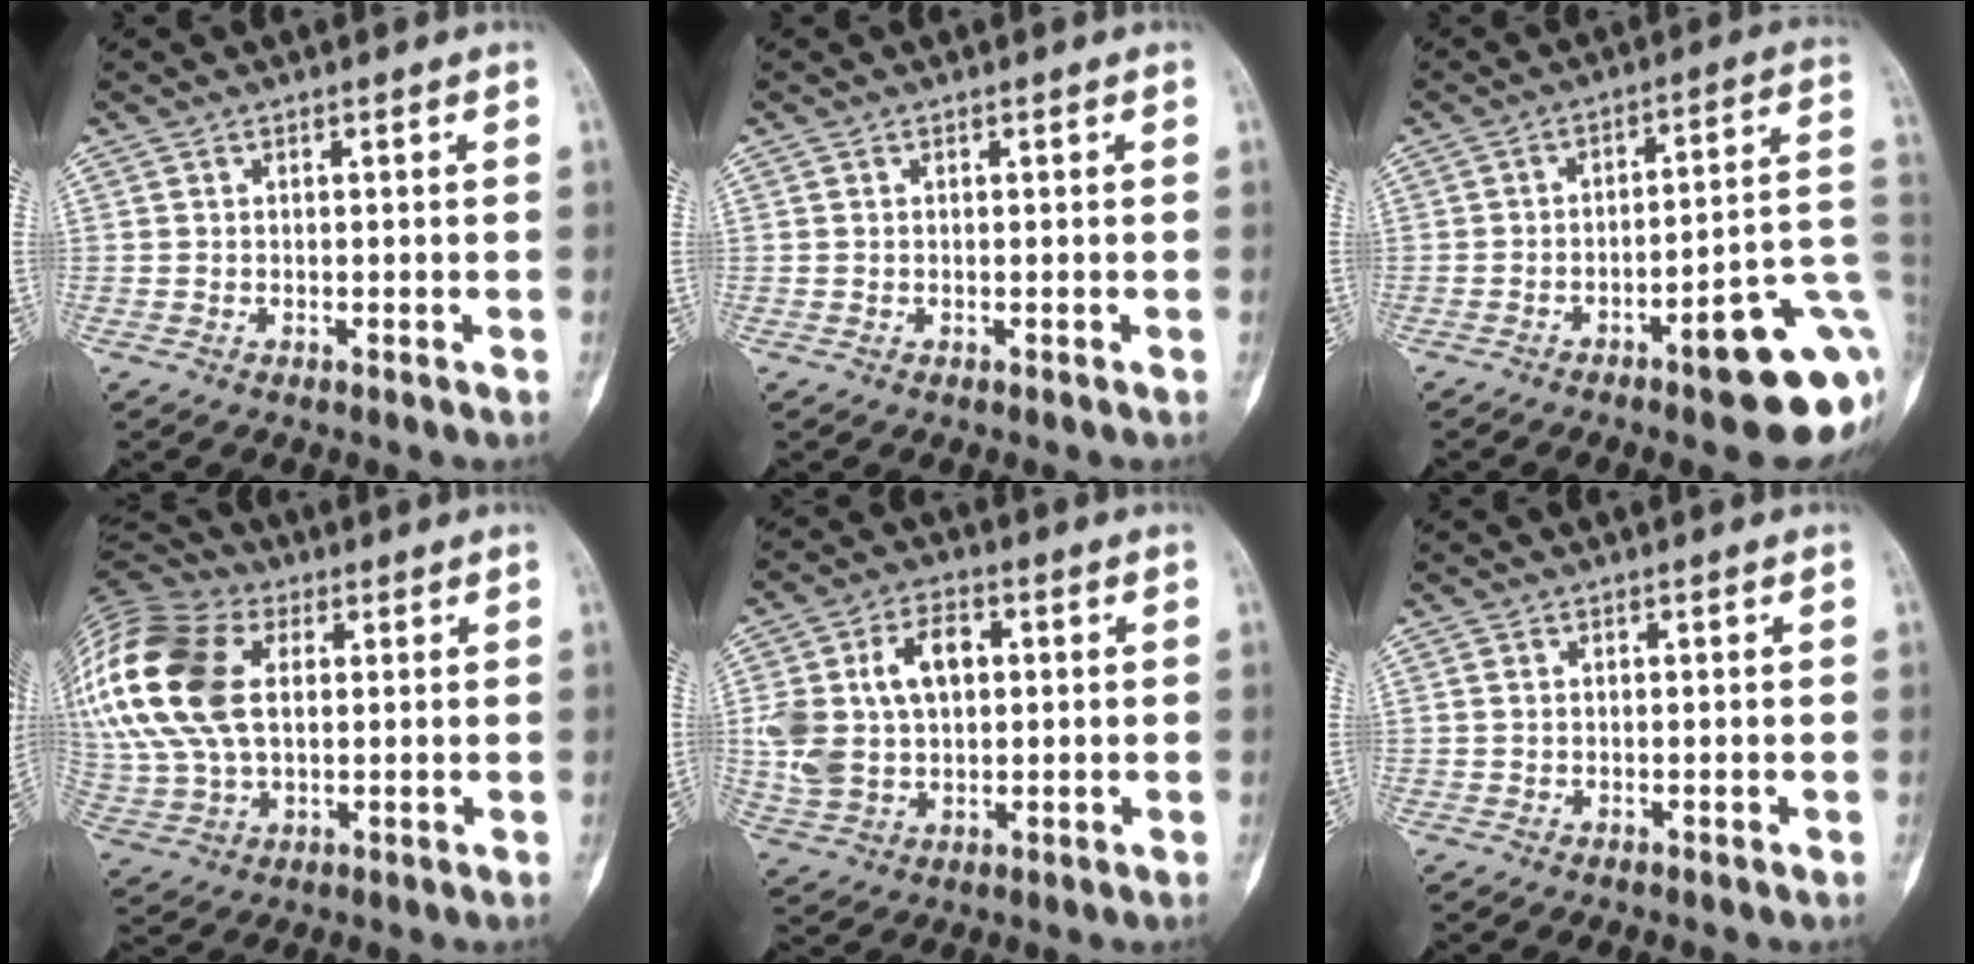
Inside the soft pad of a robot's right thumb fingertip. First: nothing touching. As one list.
[{"total": 0.0}, {"total": 17.7, "force": [-6.4, 4.5, 15.9], "torque": [-0.140, 0.046, -0.076]}, {"total": 26.9, "force": [6.5, 17.3, 19.5], "torque": [-0.469, 0.030, 0.126]}, {"total": 13.4, "force": [2.2, 9.0, 9.8], "torque": [-0.172, 0.013, 0.046]}, {"total": 0.8, "force": [0.2, 0.5, 0.5], "torque": [-0.015, 0.003, 0.006]}]